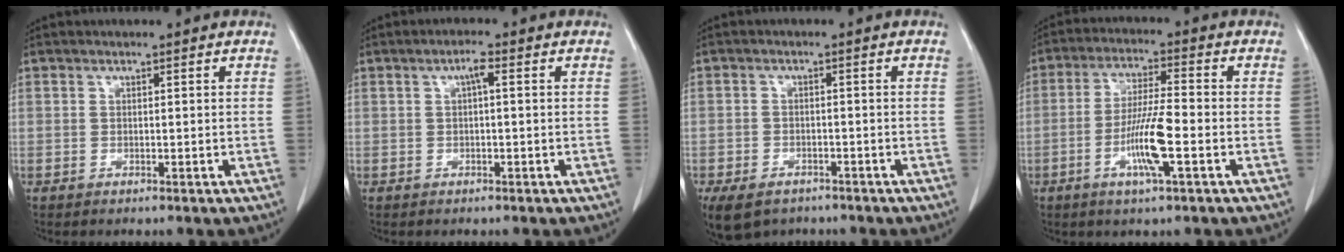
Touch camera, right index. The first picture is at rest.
{"total": 1.8, "force": [0.4, 0.3, 1.8], "torque": [-0.032, 0.005, 0.006]}
{"total": 8.7, "force": [-5.9, 5.4, 3.5], "torque": [-0.080, -0.004, -0.087]}
{"total": 8.5, "force": [-3.0, 0.2, 8.0], "torque": [-0.152, -0.007, -0.060]}